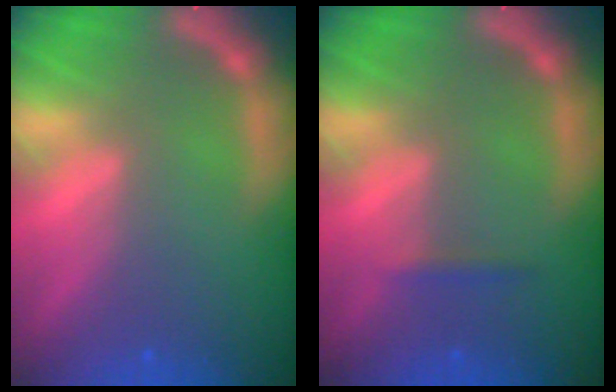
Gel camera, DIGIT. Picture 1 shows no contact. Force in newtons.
{"total": 0.9}